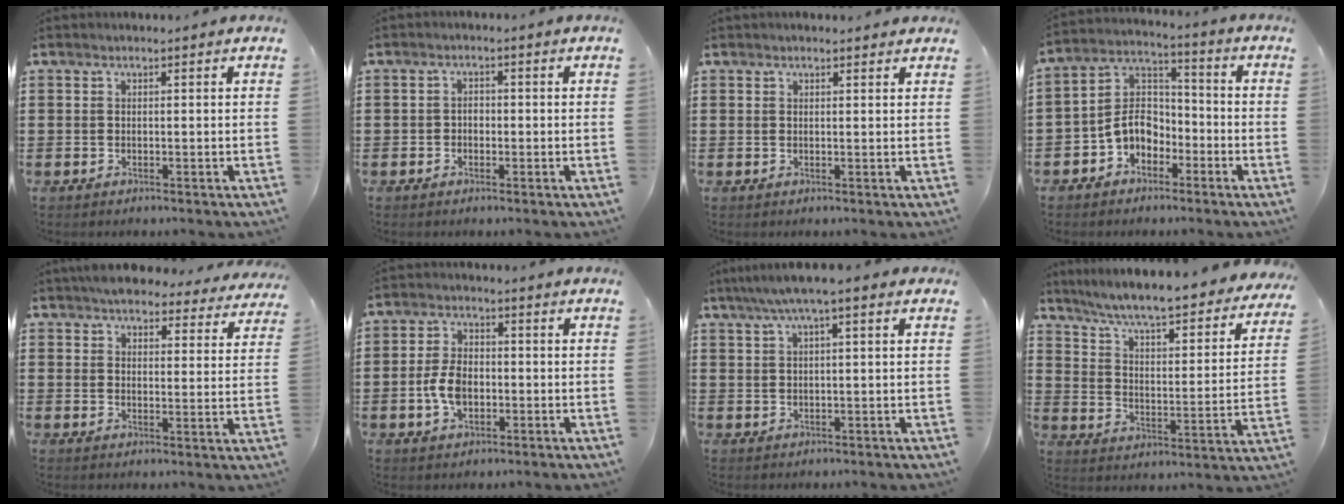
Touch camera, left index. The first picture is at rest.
{"total": 1.4, "force": [-0.6, 1.1, 0.6], "torque": [-0.016, 0.004, -0.015]}
{"total": 0.7, "force": [0.6, 0.2, 0.2], "torque": [-0.005, 0.002, 0.012]}
{"total": 6.5, "force": [-2.8, 4.9, 3.3], "torque": [-0.095, 0.000, -0.065]}
{"total": 5.0, "force": [4.7, 1.3, 1.2], "torque": [-0.033, -0.016, 0.085]}
{"total": 5.7, "force": [-1.3, 3.5, 4.4], "torque": [-0.106, 0.000, -0.030]}
{"total": 3.6, "force": [1.7, 0.4, 3.2], "torque": [-0.062, 0.006, 0.027]}
{"total": 6.3, "force": [5.7, -0.5, 2.5], "torque": [-0.074, -0.052, 0.090]}